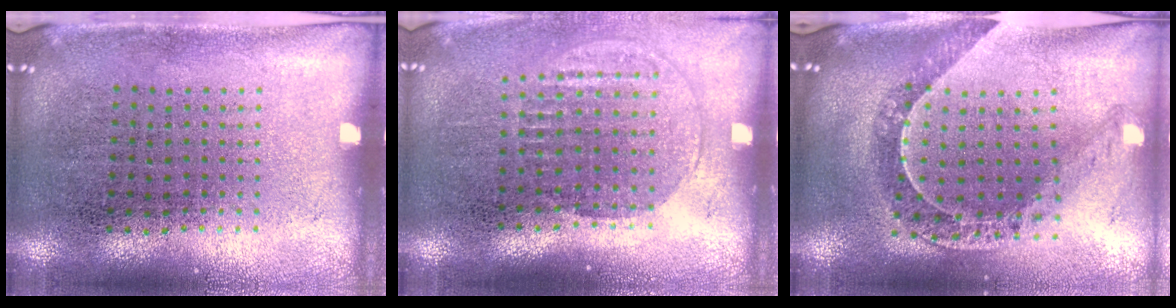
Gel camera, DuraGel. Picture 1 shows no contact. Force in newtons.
{"total": 1.4, "press": 1.2, "slide": 0.7}
{"total": 1.1, "press": 1.1, "slide": 0.2}